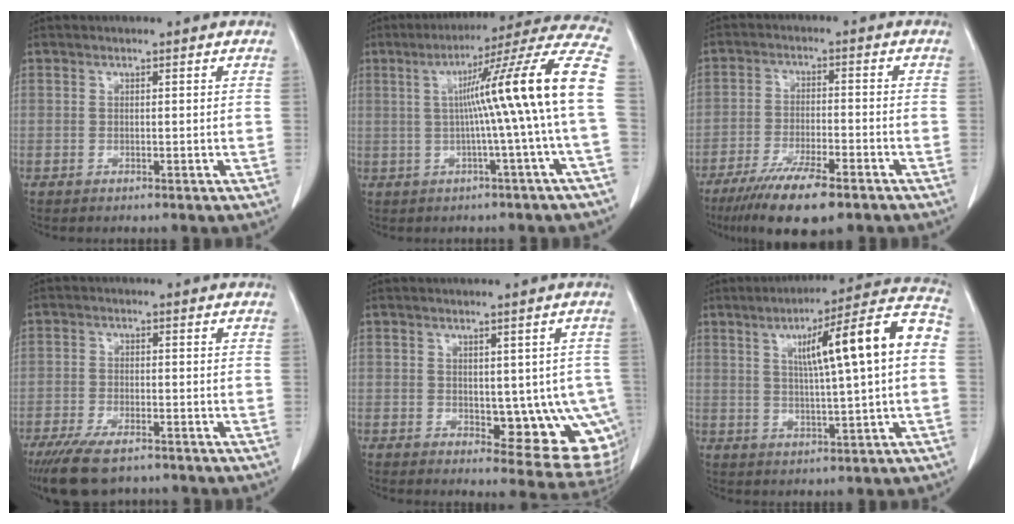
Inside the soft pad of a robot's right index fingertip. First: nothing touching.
{"total": 17.0, "force": [0.3, -2.1, 16.9], "torque": [-0.216, 0.027, -0.003]}
{"total": 10.9, "force": [-7.6, 2.0, 7.5], "torque": [-0.129, -0.023, -0.125]}
{"total": 9.1, "force": [-6.9, 2.9, 5.2], "torque": [-0.091, -0.016, -0.110]}
{"total": 10.8, "force": [-1.3, 4.9, 9.6], "torque": [-0.086, -0.005, -0.003]}
{"total": 15.0, "force": [2.4, 0.4, 14.8], "torque": [-0.215, 0.027, 0.034]}